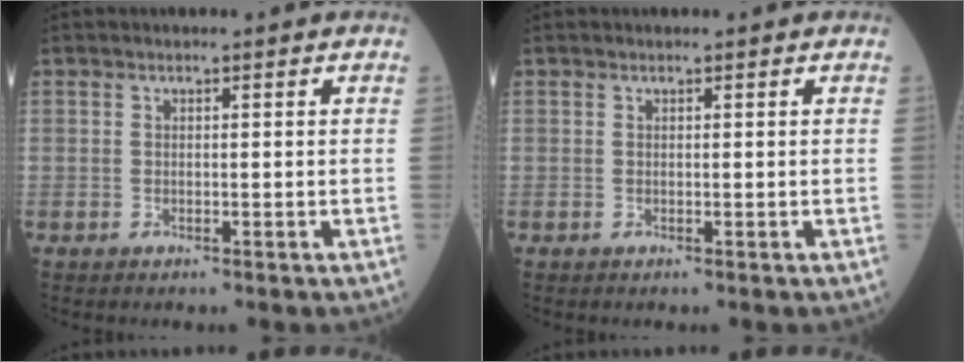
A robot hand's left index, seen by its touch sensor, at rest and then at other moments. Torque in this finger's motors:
{"motor_torque": [0.14, 0.02, -0.02, 0.00]}